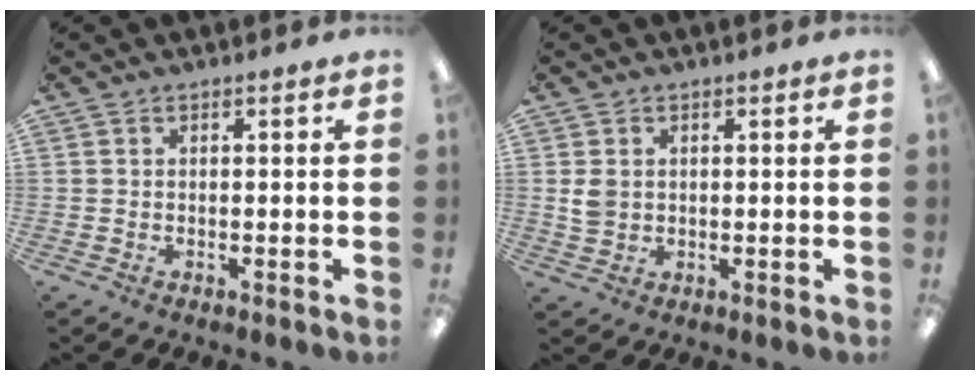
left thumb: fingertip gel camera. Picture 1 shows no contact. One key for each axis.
{"total": 3.4, "fx": 0.8, "fy": 2.8, "fz": 1.7, "tx": -0.026, "ty": 0.002, "tz": 0.015}